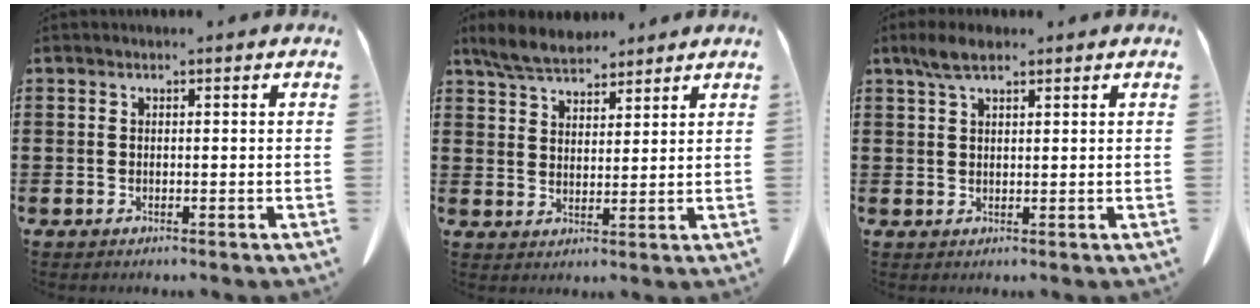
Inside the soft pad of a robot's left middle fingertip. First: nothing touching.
{"total": 5.4, "force": [4.9, 1.5, 1.7], "torque": [-0.051, -0.011, 0.092]}
{"total": 3.7, "force": [2.3, 1.2, 2.7], "torque": [-0.059, 0.002, 0.043]}